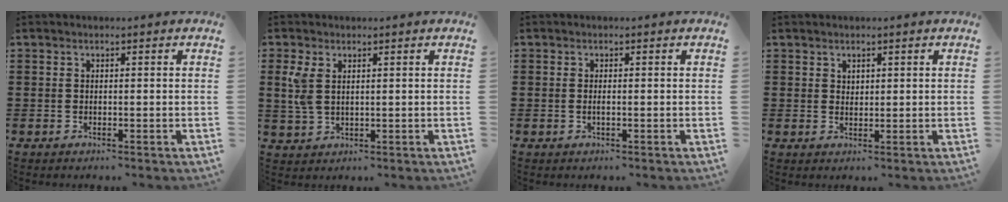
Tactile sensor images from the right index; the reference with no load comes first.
{"total": 4.0, "force": [1.3, 2.2, 3.0], "torque": [-0.080, 0.001, 0.019]}
{"total": 0.7, "force": [-0.3, -0.1, 0.7], "torque": [-0.014, -0.006, -0.004]}
{"total": 1.2, "force": [1.0, 0.6, -0.1], "torque": [0.000, 0.001, 0.020]}